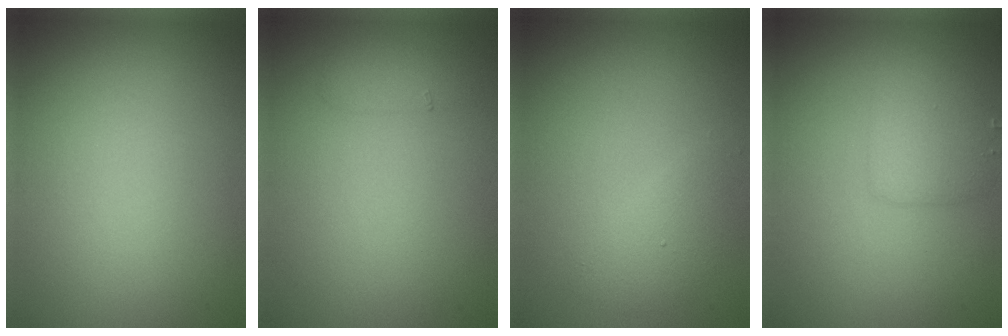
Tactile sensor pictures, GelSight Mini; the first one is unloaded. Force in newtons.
{"total": 1.0, "press": 1.0, "slide": 0.0}
{"total": 1.7, "press": 1.7, "slide": 0.2}
{"total": 2.6, "press": 2.6, "slide": 0.0}